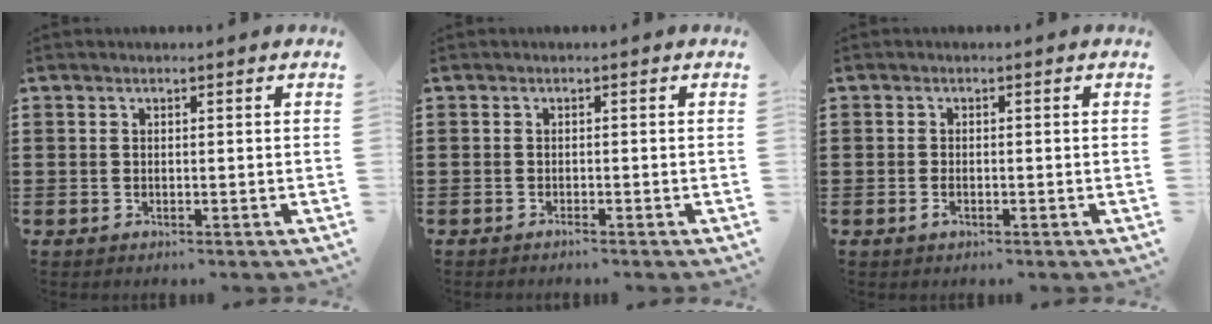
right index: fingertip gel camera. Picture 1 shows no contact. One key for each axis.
{"total": 0.5, "fx": -0.4, "fy": -0.3, "fz": 0.2, "tx": -0.005, "ty": -0.004, "tz": -0.007}
{"total": 1.1, "fx": -0.6, "fy": 0.5, "fz": 0.8, "tx": -0.018, "ty": -0.005, "tz": -0.010}